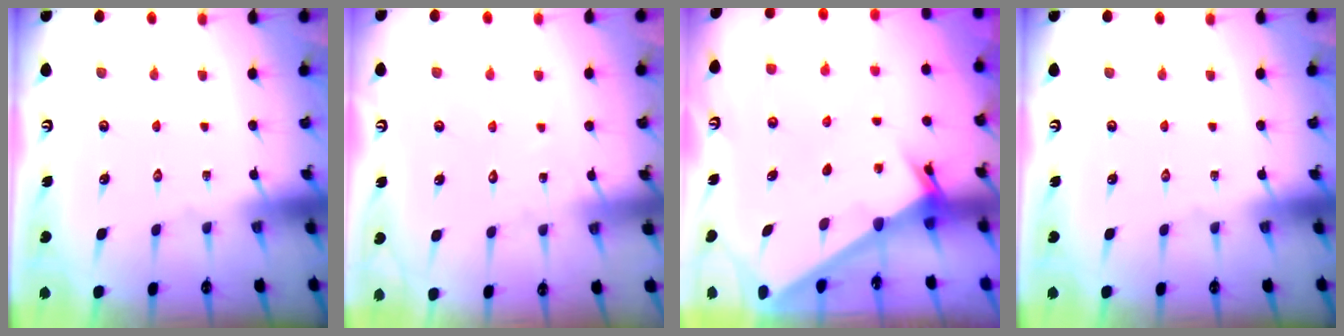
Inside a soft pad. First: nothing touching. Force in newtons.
{"total": 5.6, "press": 5.5, "slide": 0.6}
{"total": 2.3, "press": 2.3, "slide": 0.2}
{"total": 0.0}